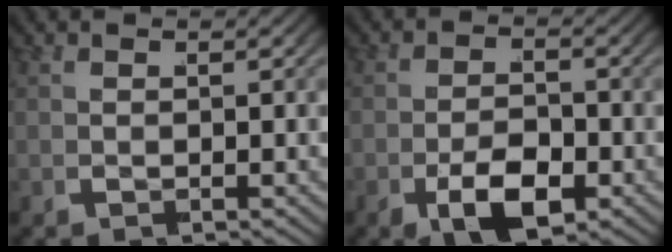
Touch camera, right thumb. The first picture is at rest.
{"total": 4.8, "force": [-2.5, 2.7, 3.1], "torque": [-0.056, -0.024, -0.043]}